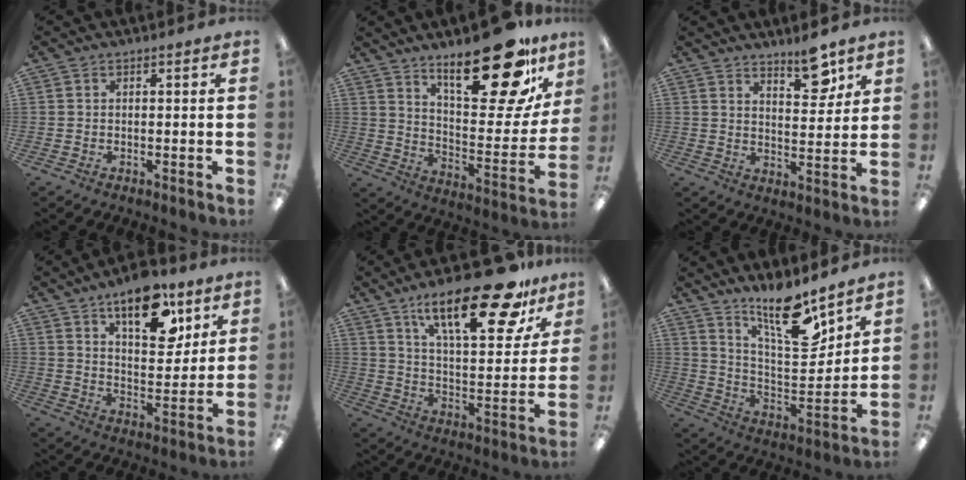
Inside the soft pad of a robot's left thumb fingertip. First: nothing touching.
{"total": 25.2, "force": [16.7, 9.0, 16.6], "torque": [-0.222, -0.112, 0.269]}
{"total": 8.5, "force": [6.6, 3.0, 4.4], "torque": [-0.040, -0.047, 0.108]}
{"total": 16.3, "force": [10.4, 7.6, 10.1], "torque": [-0.129, -0.050, 0.170]}
{"total": 25.1, "force": [16.9, 8.2, 16.7], "torque": [-0.253, -0.099, 0.273]}
{"total": 16.5, "force": [12.4, 4.9, 9.7], "torque": [-0.158, -0.083, 0.208]}